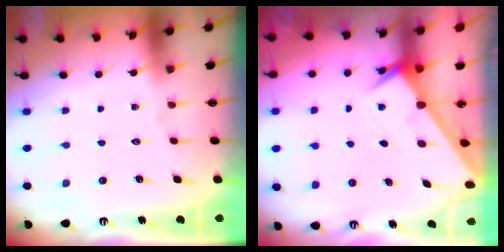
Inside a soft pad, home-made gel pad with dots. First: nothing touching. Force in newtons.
{"total": 2.0, "press": 2.0, "slide": 0.1}